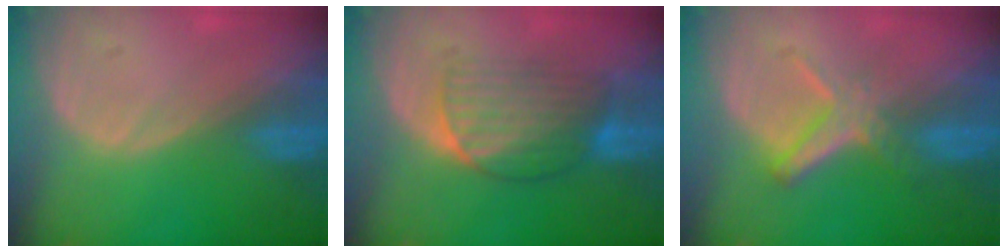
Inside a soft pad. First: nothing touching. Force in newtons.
{"total": 6.7, "press": 6.4, "slide": 1.8}
{"total": 5.6, "press": 5.1, "slide": 2.4}